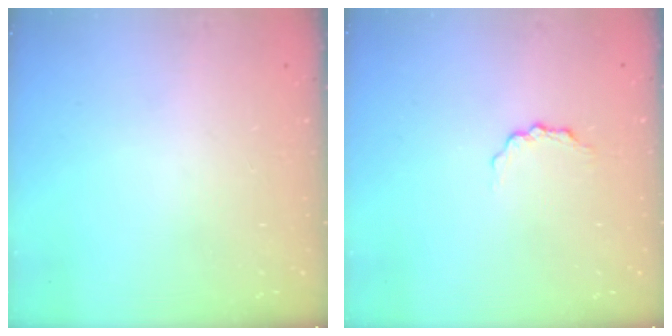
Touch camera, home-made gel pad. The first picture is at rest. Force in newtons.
{"total": 3.2, "press": 3.2, "slide": 0.5}